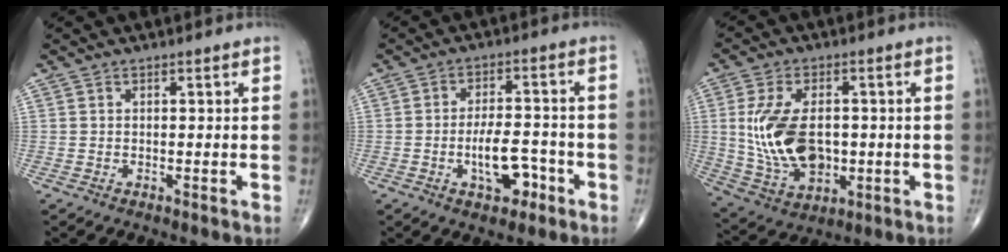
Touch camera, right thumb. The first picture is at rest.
{"total": 8.0, "force": [-3.1, 3.9, 6.3], "torque": [-0.089, 0.025, -0.048]}
{"total": 14.5, "force": [0.1, 8.8, 11.5], "torque": [-0.212, -0.005, 0.019]}